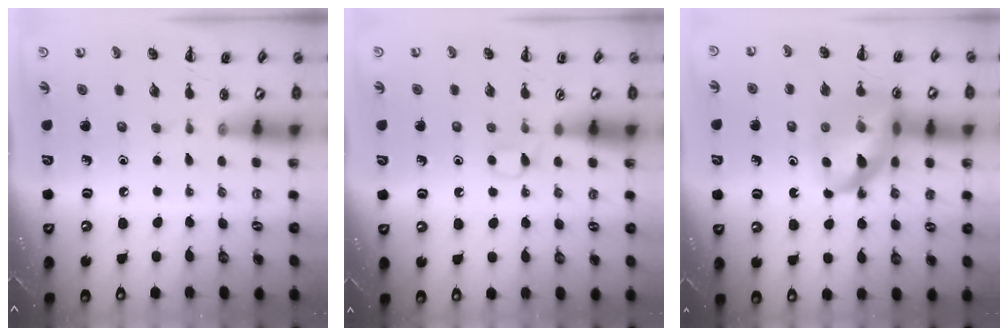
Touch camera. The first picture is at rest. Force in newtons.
{"total": 2.6, "press": 2.5, "slide": 0.9}
{"total": 15.9, "press": 15.4, "slide": 3.8}